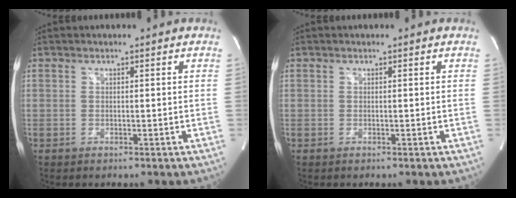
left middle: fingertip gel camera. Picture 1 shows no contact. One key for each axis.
{"total": 0.0}